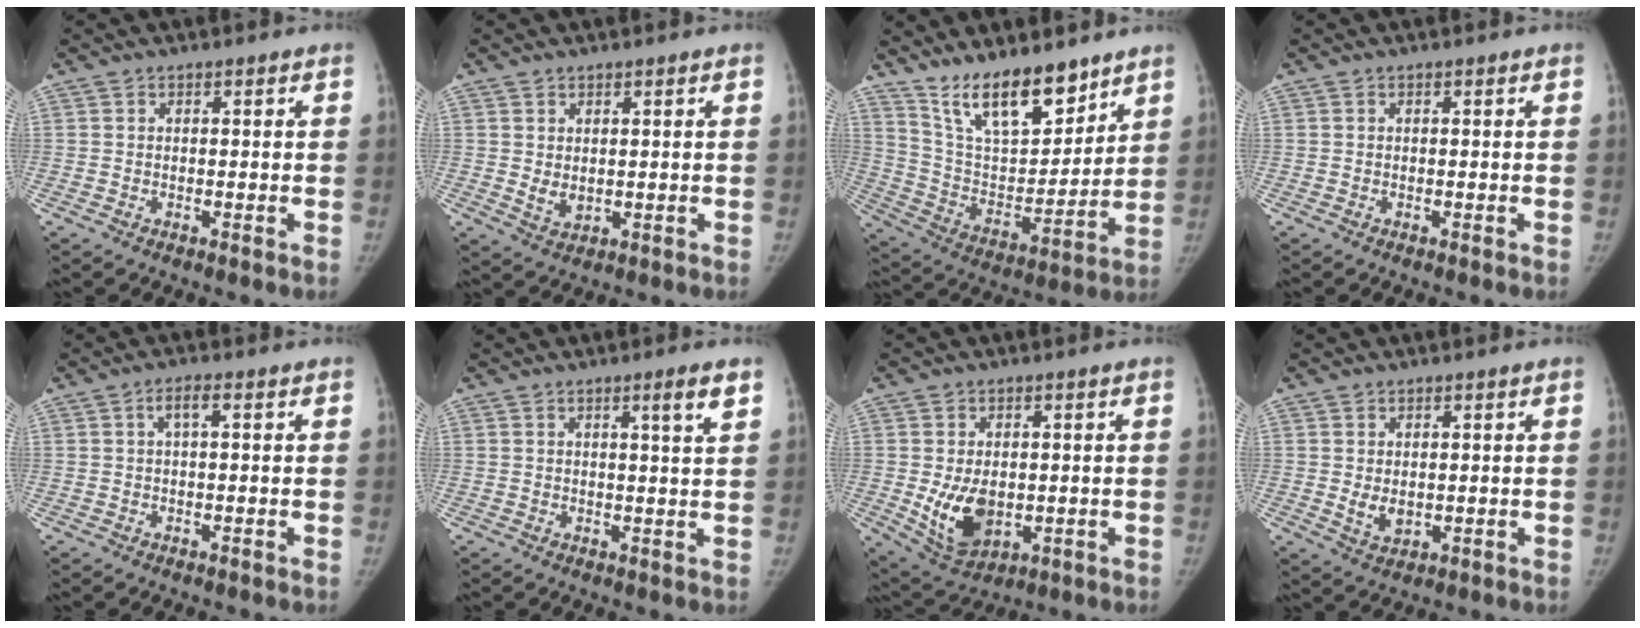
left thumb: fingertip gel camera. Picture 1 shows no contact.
{"total": 3.0, "force": [0.6, 2.2, 2.0], "torque": [-0.026, -0.011, 0.021]}
{"total": 16.8, "force": [12.7, 6.3, 9.1], "torque": [-0.107, -0.080, 0.234]}
{"total": 0.0}
{"total": 2.2, "force": [0.5, 0.7, 2.0], "torque": [-0.042, 0.009, 0.009]}
{"total": 3.8, "force": [2.1, -0.1, 3.2], "torque": [-0.046, -0.016, 0.032]}
{"total": 9.7, "force": [-1.0, 6.5, 7.1], "torque": [-0.101, -0.014, 0.002]}
{"total": 3.6, "force": [0.3, 2.6, 2.4], "torque": [-0.032, -0.011, 0.015]}